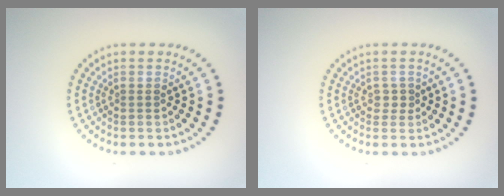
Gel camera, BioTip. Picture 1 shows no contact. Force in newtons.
{"total": 1.0, "press": 0.9, "slide": 0.5}